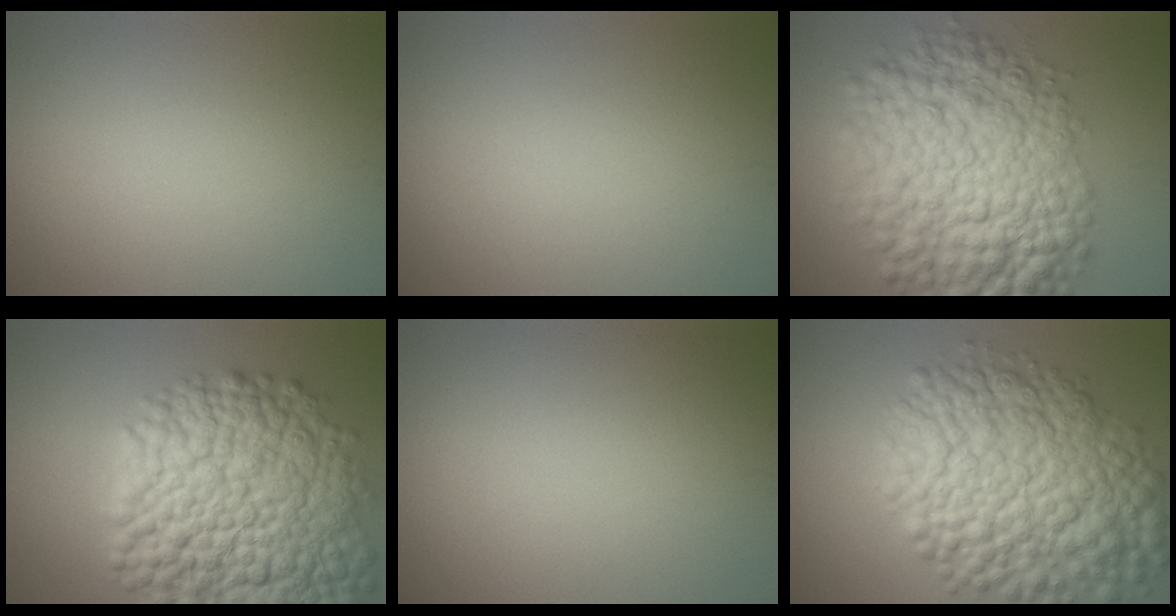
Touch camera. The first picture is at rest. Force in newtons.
{"total": 0.0}
{"total": 12.9, "press": 12.9, "slide": 0.3}
{"total": 16.8, "press": 16.8, "slide": 0.7}
{"total": 0.0}
{"total": 12.8, "press": 12.8, "slide": 0.4}